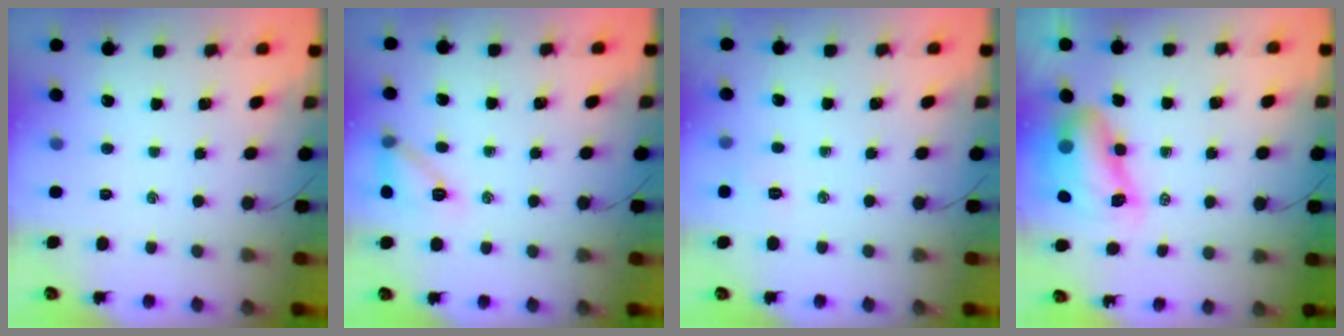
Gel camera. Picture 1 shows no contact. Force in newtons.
{"total": 10.4, "press": 10.4, "slide": 0.5}
{"total": 3.7, "press": 3.6, "slide": 0.9}
{"total": 10.8, "press": 10.3, "slide": 3.0}